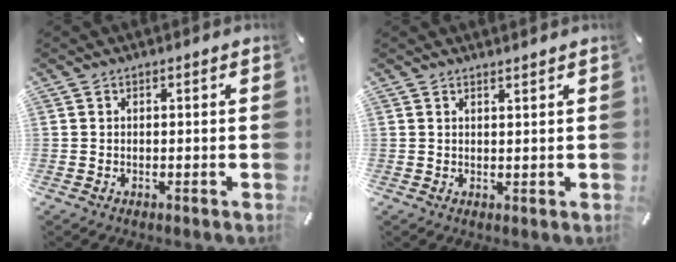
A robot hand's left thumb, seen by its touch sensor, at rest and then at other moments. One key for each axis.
{"total": 1.1, "fx": 1.1, "fy": -0.3, "fz": 0.1, "tx": 0.000, "ty": -0.003, "tz": 0.020}